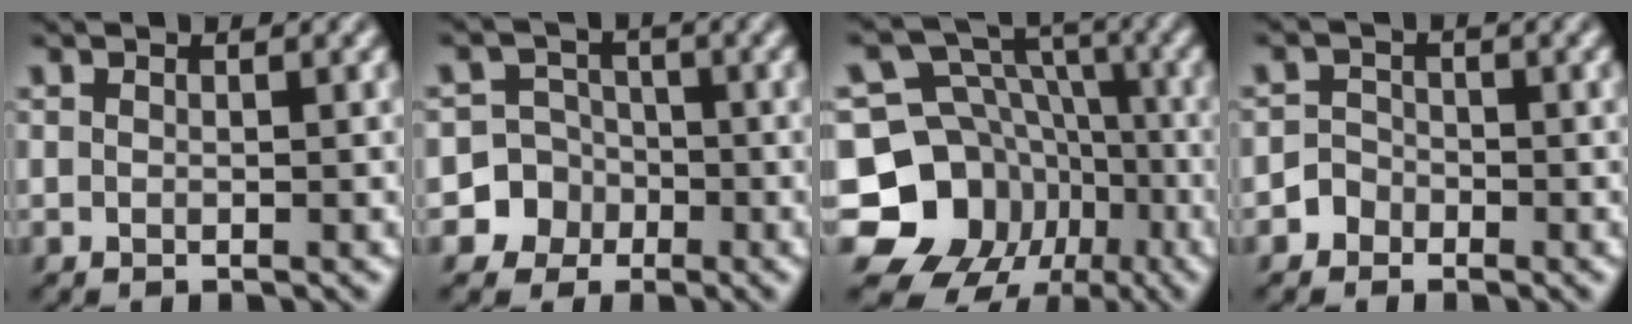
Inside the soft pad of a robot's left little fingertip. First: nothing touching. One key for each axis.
{"total": 6.2, "fx": -2.6, "fy": 5.7, "fz": 0.1, "tx": 0.018, "ty": 0.002, "tz": -0.062}
{"total": 14.0, "fx": -5.8, "fy": 11.9, "fz": 4.6, "tx": -0.088, "ty": -0.011, "tz": -0.110}
{"total": 1.7, "fx": -1.0, "fy": 1.3, "fz": 0.0, "tx": 0.016, "ty": 0.006, "tz": -0.024}